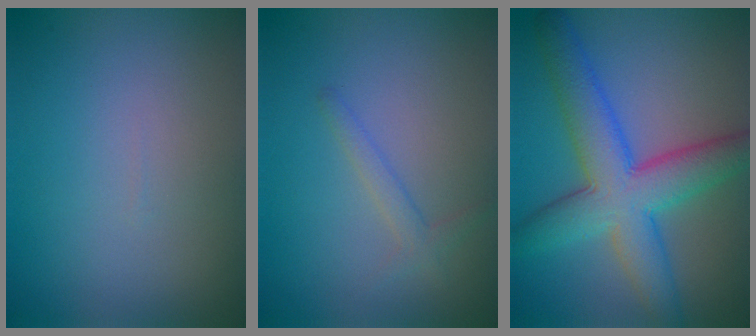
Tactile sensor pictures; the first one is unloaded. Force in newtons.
{"total": 1.4, "press": 1.4, "slide": 0.1}
{"total": 8.3, "press": 8.3, "slide": 0.2}